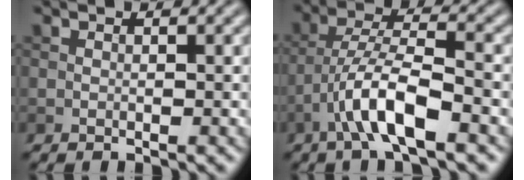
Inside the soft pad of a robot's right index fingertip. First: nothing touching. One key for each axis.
{"total": 6.2, "fx": -3.2, "fy": 1.5, "fz": 5.1, "tx": -0.098, "ty": 0.011, "tz": -0.061}